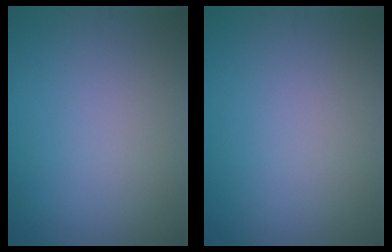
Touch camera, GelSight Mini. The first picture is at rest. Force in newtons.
{"total": 0.0}